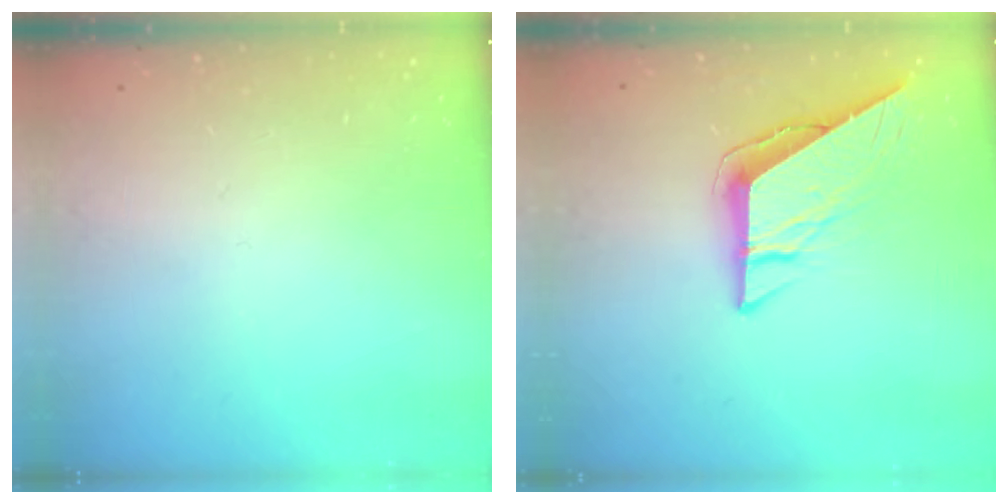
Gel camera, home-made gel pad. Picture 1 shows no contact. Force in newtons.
{"total": 8.8, "press": 8.7, "slide": 0.8}